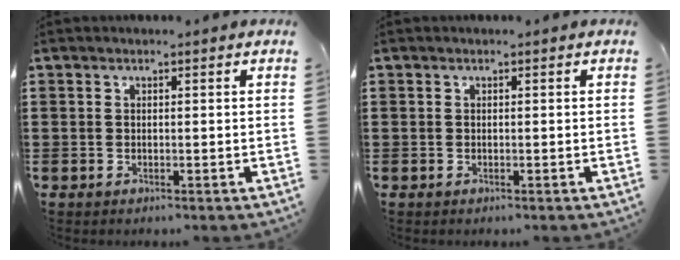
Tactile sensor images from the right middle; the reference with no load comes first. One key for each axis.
{"total": 0.0}